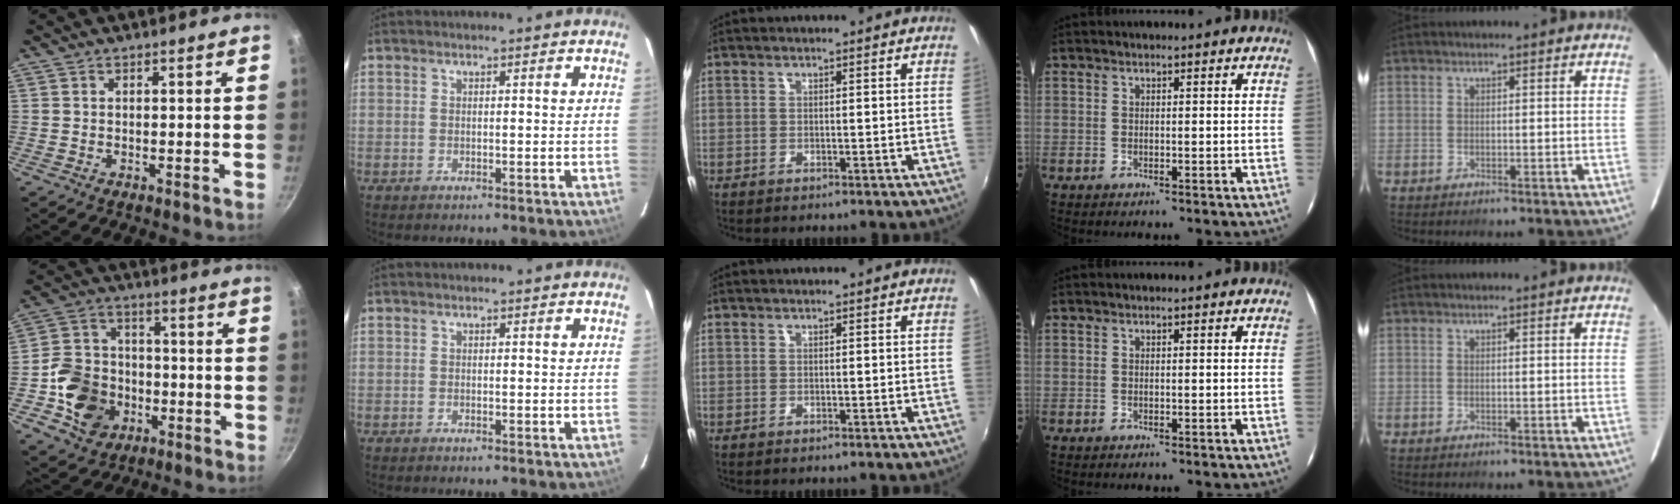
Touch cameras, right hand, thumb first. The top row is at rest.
{"thumb": {"total": 14.1, "force": [-4.0, 11.7, 6.8], "torque": [-0.102, 0.040, -0.069]}}